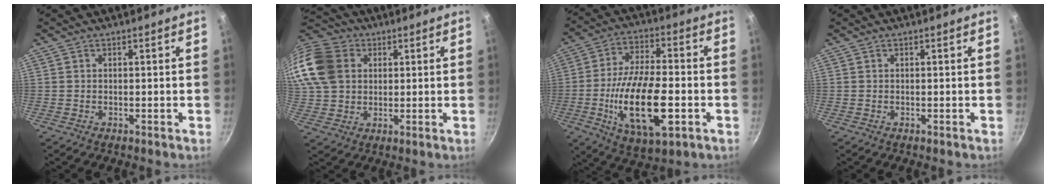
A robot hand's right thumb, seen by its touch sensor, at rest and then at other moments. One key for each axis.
{"total": 20.9, "fx": 5.5, "fy": 16.6, "fz": 11.3, "tx": -0.263, "ty": 0.033, "tz": 0.100}
{"total": 18.9, "fx": -4.6, "fy": 7.9, "fz": 16.6, "tx": -0.295, "ty": 0.012, "tz": -0.080}
{"total": 0.0}